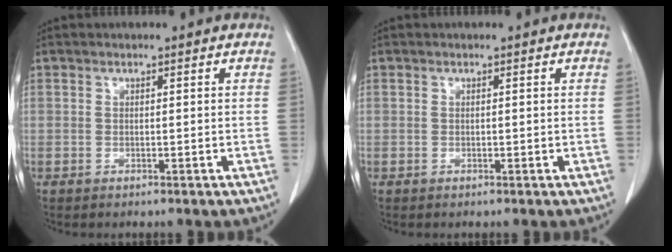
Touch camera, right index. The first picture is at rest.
{"total": 0.0}